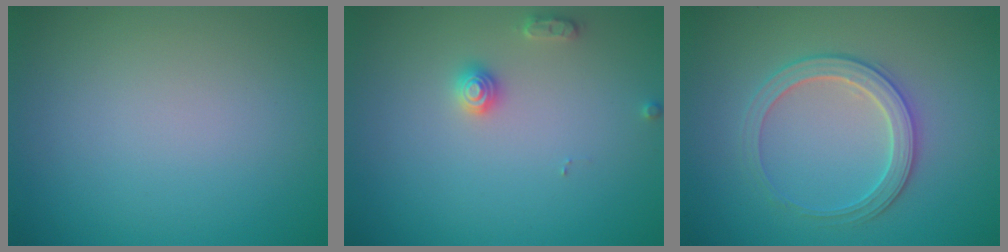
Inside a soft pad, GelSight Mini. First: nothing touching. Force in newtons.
{"total": 1.7, "press": 1.7, "slide": 0.3}
{"total": 2.8, "press": 2.8, "slide": 0.3}